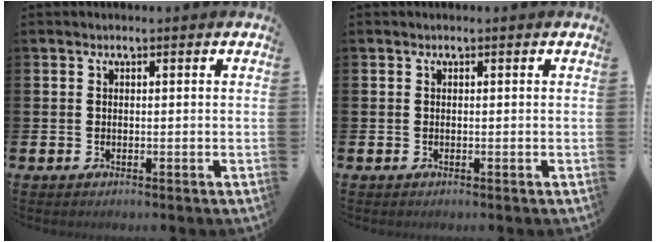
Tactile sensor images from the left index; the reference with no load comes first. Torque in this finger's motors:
{"motor_torque": [0.00, 0.00, 0.00, 0.02]}